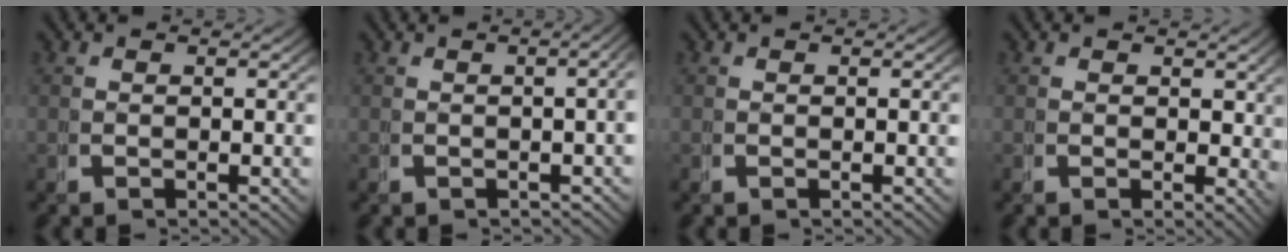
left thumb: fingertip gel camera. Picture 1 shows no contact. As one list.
[{"total": 3.0, "force": [-0.5, 1.1, 2.8], "torque": [-0.033, 0.012, -0.008]}, {"total": 0.0}, {"total": 1.9, "force": [0.9, 1.2, 1.2], "torque": [-0.004, -0.007, 0.013]}]